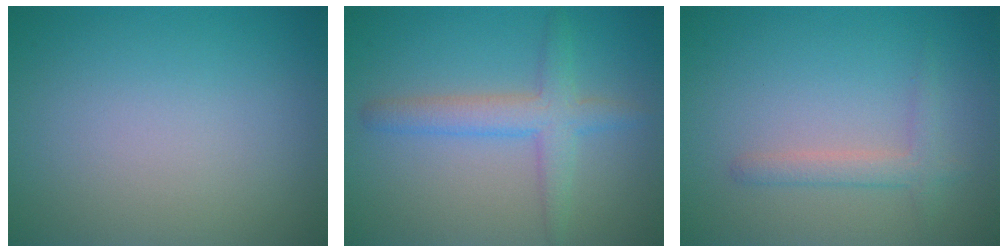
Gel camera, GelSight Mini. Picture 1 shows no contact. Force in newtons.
{"total": 3.5, "press": 3.5, "slide": 0.0}
{"total": 1.8, "press": 1.8, "slide": 0.2}